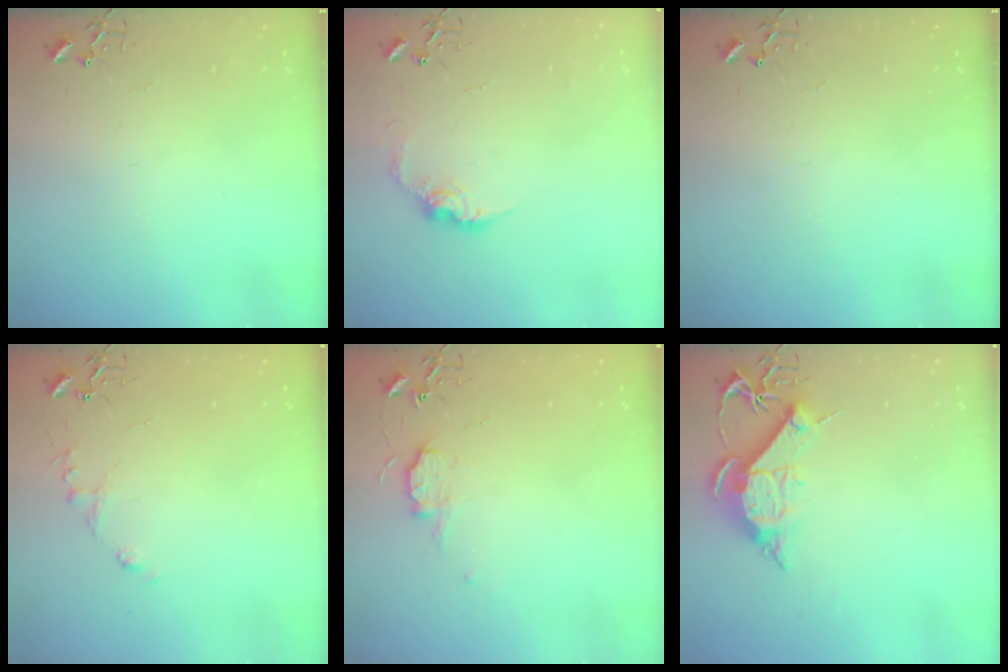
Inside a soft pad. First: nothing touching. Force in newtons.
{"total": 10.1, "press": 10.0, "slide": 0.5}
{"total": 0.0}
{"total": 5.5, "press": 5.5, "slide": 0.6}
{"total": 7.3, "press": 7.3, "slide": 0.7}
{"total": 11.4, "press": 11.3, "slide": 1.1}